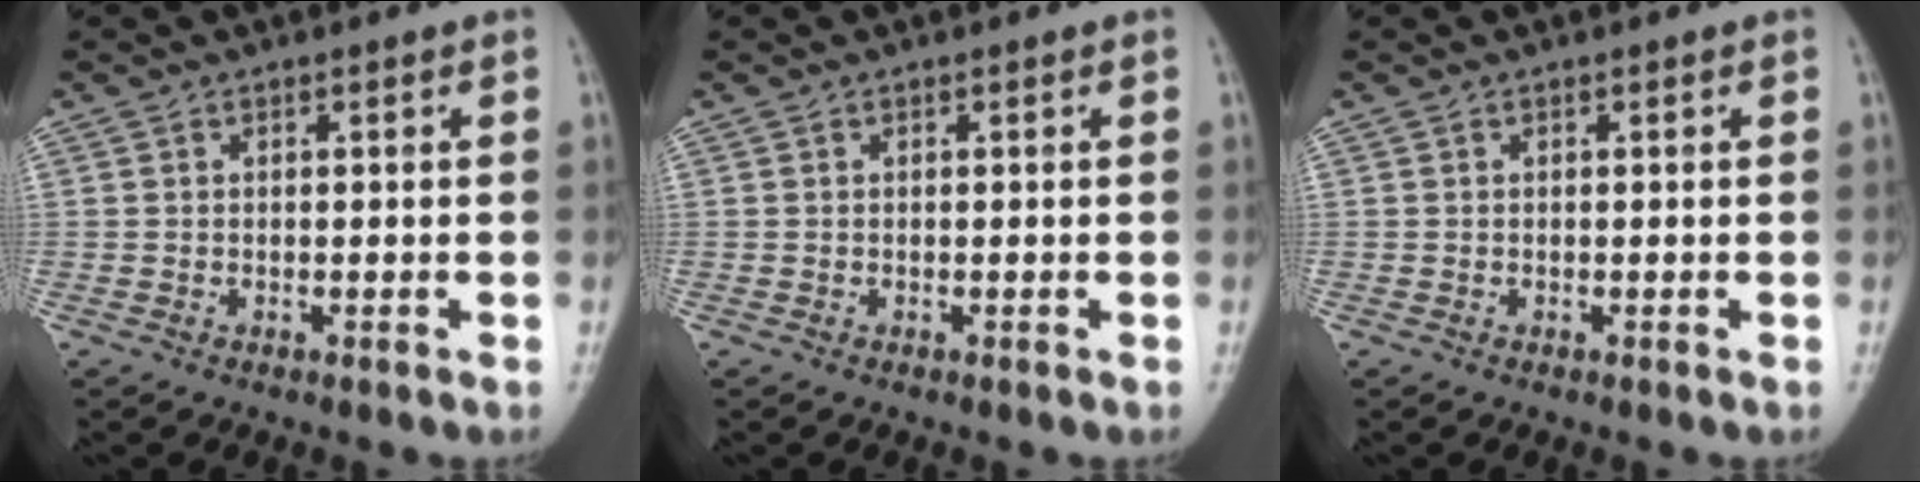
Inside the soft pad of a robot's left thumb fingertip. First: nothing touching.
{"total": 0.0}
{"total": 0.0}